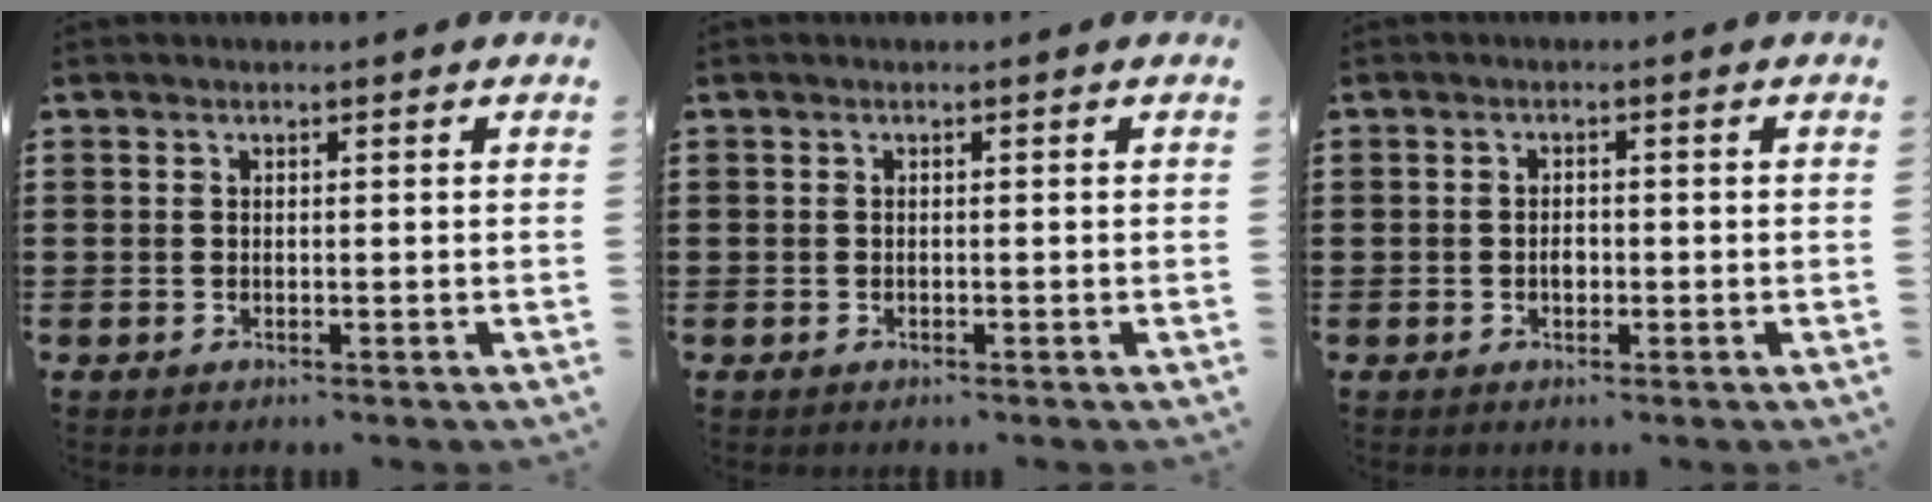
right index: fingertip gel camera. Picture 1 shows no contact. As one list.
[{"total": 0.0}, {"total": 1.6, "force": [-0.4, 0.9, 1.2], "torque": [-0.026, 0.000, -0.008]}]